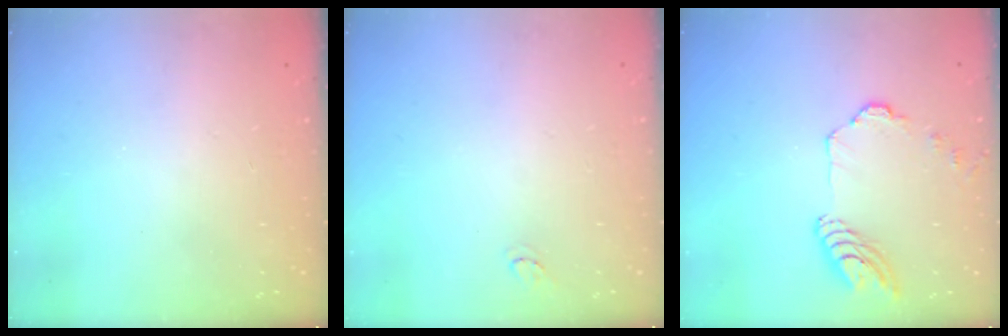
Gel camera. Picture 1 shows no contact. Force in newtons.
{"total": 3.1, "press": 3.1, "slide": 0.2}
{"total": 10.8, "press": 10.7, "slide": 1.1}